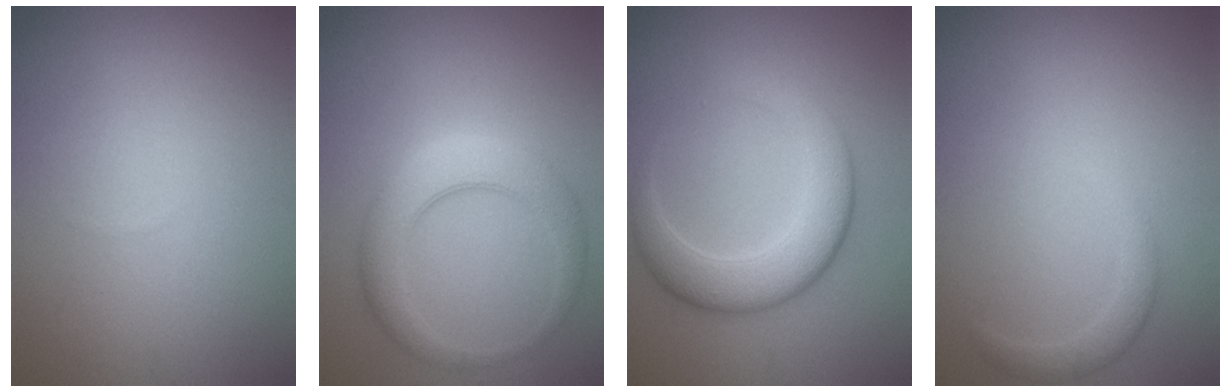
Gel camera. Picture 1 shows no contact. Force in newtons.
{"total": 4.5, "press": 4.5, "slide": 0.2}
{"total": 5.4, "press": 5.4, "slide": 0.2}
{"total": 1.5, "press": 1.5, "slide": 0.1}